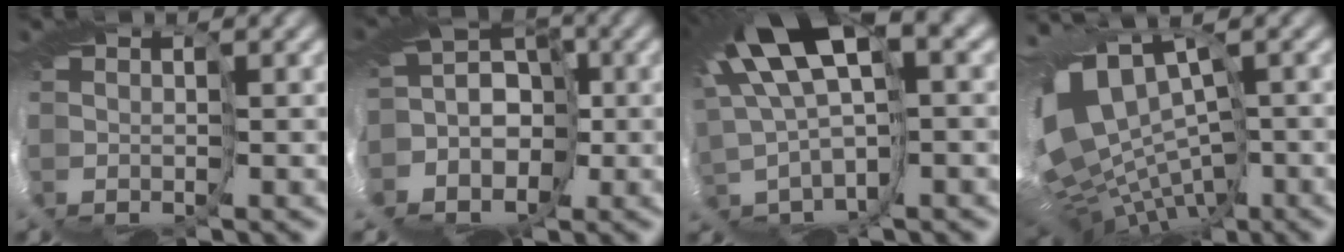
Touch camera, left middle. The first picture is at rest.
{"total": 7.6, "force": [-4.6, 5.4, 2.8], "torque": [-0.072, 0.013, -0.088]}
{"total": 8.8, "force": [3.7, 1.9, 7.7], "torque": [-0.193, 0.011, 0.088]}
{"total": 9.5, "force": [-2.5, 4.4, 8.1], "torque": [-0.177, 0.023, -0.001]}